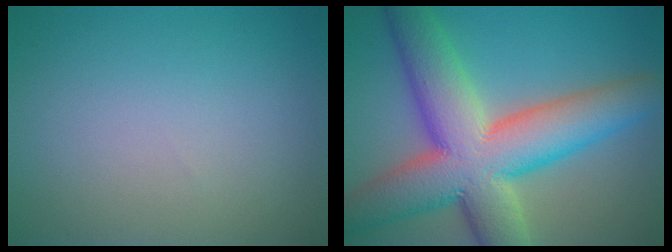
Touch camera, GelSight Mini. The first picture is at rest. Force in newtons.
{"total": 12.8, "press": 12.8, "slide": 0.7}